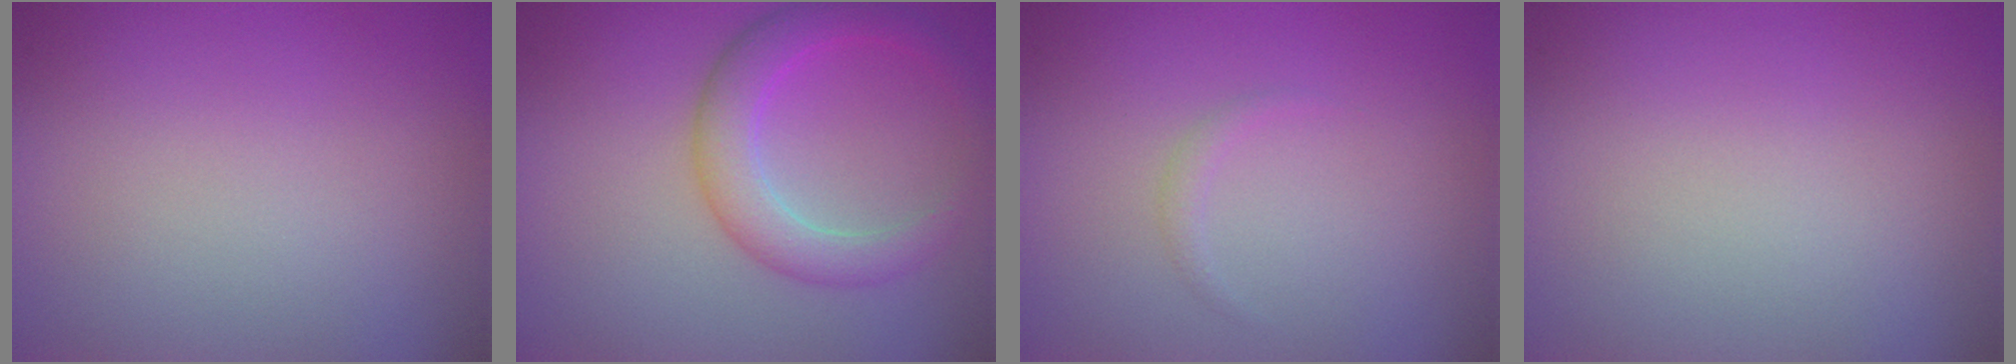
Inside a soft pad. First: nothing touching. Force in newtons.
{"total": 3.9, "press": 3.9, "slide": 0.2}
{"total": 0.7, "press": 0.7, "slide": 0.0}
{"total": 0.0}